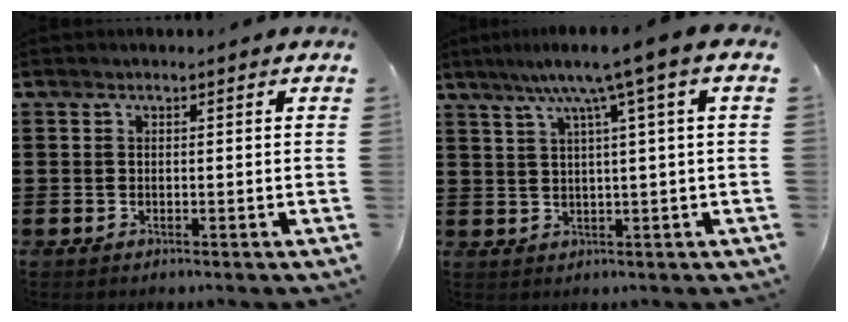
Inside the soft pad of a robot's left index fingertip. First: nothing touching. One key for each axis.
{"total": 7.3, "fx": 3.4, "fy": -0.8, "fz": 6.5, "tx": -0.134, "ty": -0.007, "tz": 0.050}